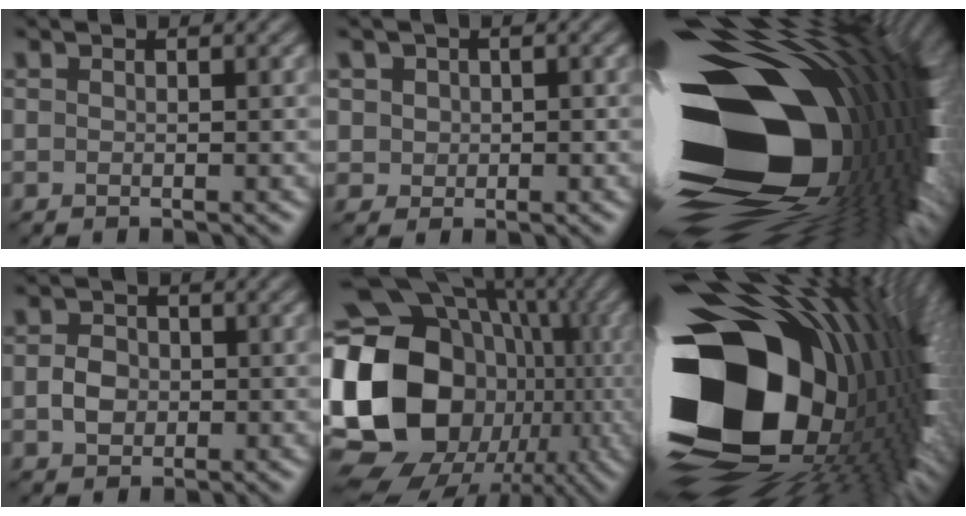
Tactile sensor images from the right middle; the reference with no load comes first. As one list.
[{"total": 3.3, "force": [1.3, 2.8, 1.1], "torque": [-0.020, 0.009, 0.019]}, {"total": 21.4, "force": [-3.3, 10.8, 18.2], "torque": [-0.294, -0.025, -0.062]}, {"total": 1.9, "force": [-0.8, 1.5, 0.9], "torque": [-0.015, 0.003, -0.016]}, {"total": 21.8, "force": [-1.5, 17.6, 12.7], "torque": [-0.245, 0.004, -0.052]}, {"total": 21.2, "force": [-1.8, 12.0, 17.4], "torque": [-0.305, -0.040, -0.033]}]